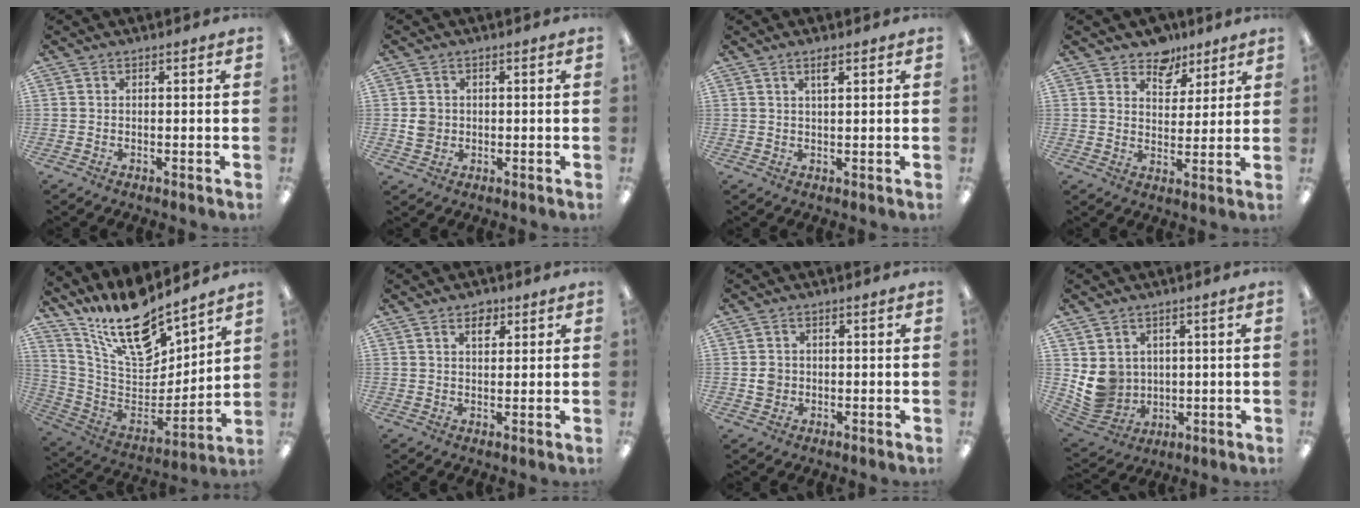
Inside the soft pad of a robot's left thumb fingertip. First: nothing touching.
{"total": 3.6, "force": [0.1, 3.4, 1.2], "torque": [-0.008, 0.000, 0.000]}
{"total": 2.8, "force": [1.8, 0.8, 2.0], "torque": [-0.038, 0.001, 0.029]}
{"total": 8.0, "force": [6.2, 4.8, 1.2], "torque": [-0.016, -0.043, 0.113]}
{"total": 19.2, "force": [14.8, 6.9, 10.1], "torque": [-0.184, -0.110, 0.261]}
{"total": 3.7, "force": [2.4, 2.1, 1.9], "torque": [-0.011, -0.010, 0.038]}
{"total": 3.0, "force": [0.0, 2.8, 1.0], "torque": [-0.013, 0.001, -0.003]}
{"total": 8.3, "force": [1.4, 7.9, 2.2], "torque": [-0.066, -0.009, 0.038]}